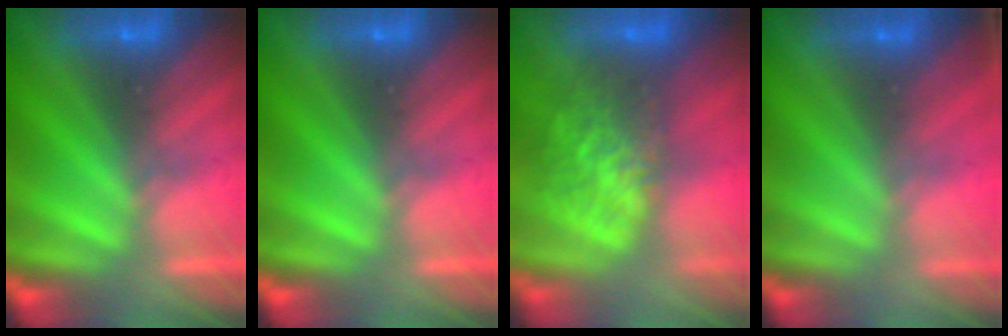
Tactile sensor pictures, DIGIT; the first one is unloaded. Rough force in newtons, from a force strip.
{"total": 0.0}
{"total": 7.6}
{"total": 2.5}